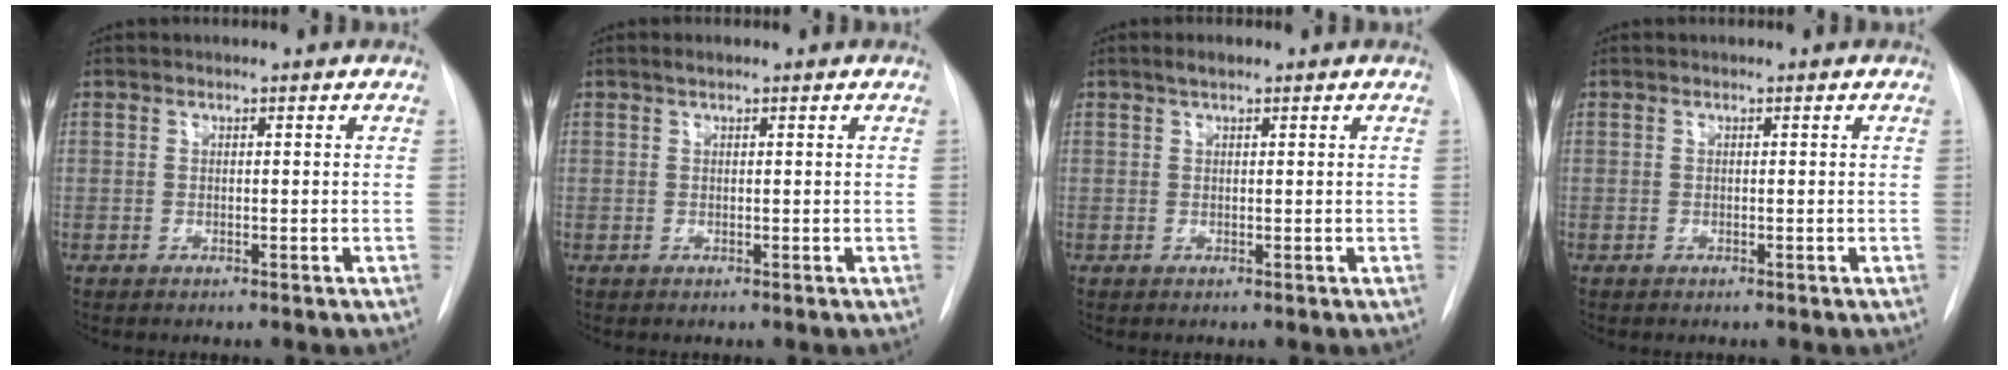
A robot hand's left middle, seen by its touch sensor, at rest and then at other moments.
{"total": 0.7, "force": [0.6, 0.1, 0.5], "torque": [-0.012, 0.004, 0.010]}
{"total": 1.4, "force": [1.0, 0.3, 0.9], "torque": [-0.021, 0.006, 0.017]}
{"total": 0.0}